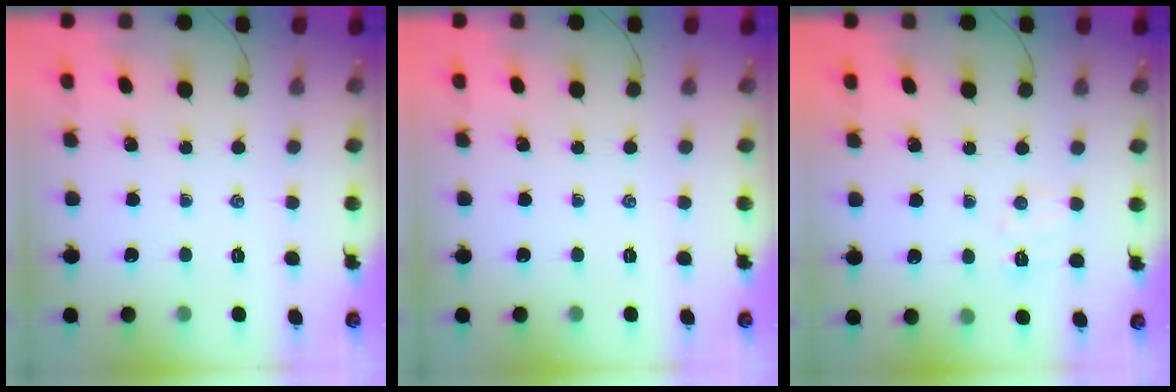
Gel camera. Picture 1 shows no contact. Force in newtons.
{"total": 0.0}
{"total": 5.5, "press": 5.3, "slide": 1.3}